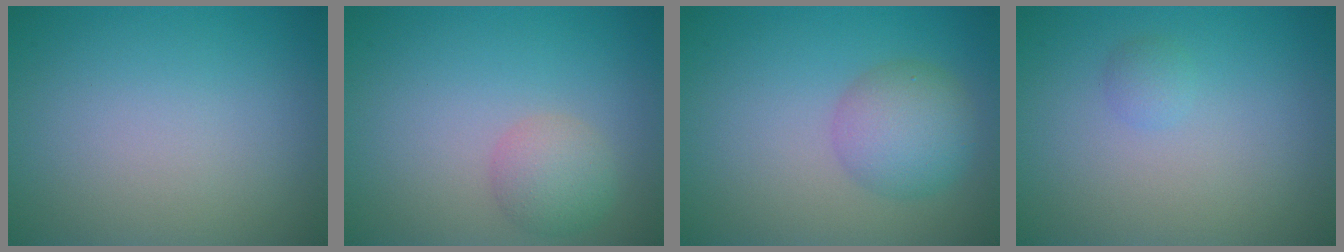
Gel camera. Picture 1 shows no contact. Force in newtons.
{"total": 2.5, "press": 2.5, "slide": 0.1}
{"total": 4.0, "press": 4.0, "slide": 0.1}
{"total": 0.9, "press": 0.8, "slide": 0.0}